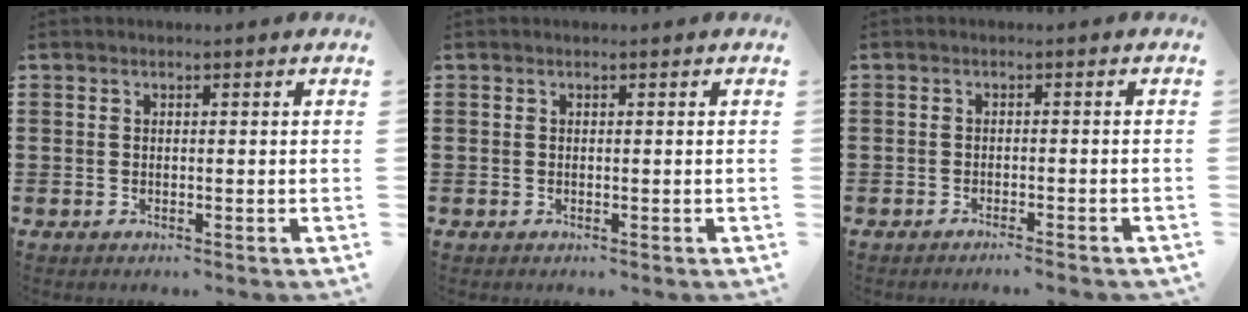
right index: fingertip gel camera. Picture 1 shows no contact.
{"total": 0.0}
{"total": 1.3, "force": [-1.2, -0.2, 0.4], "torque": [-0.008, 0.001, -0.025]}